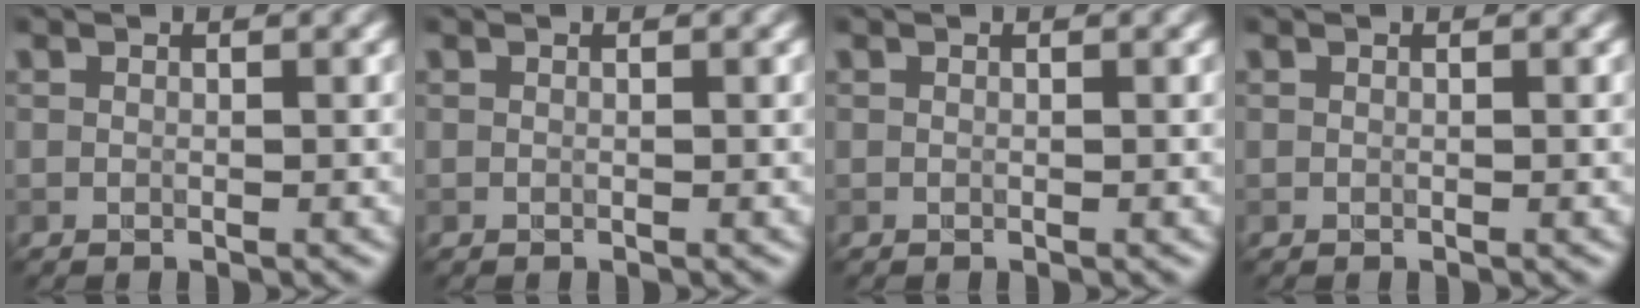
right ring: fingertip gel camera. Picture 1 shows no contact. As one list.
[{"total": 0.0}, {"total": 0.0}, {"total": 0.0}]